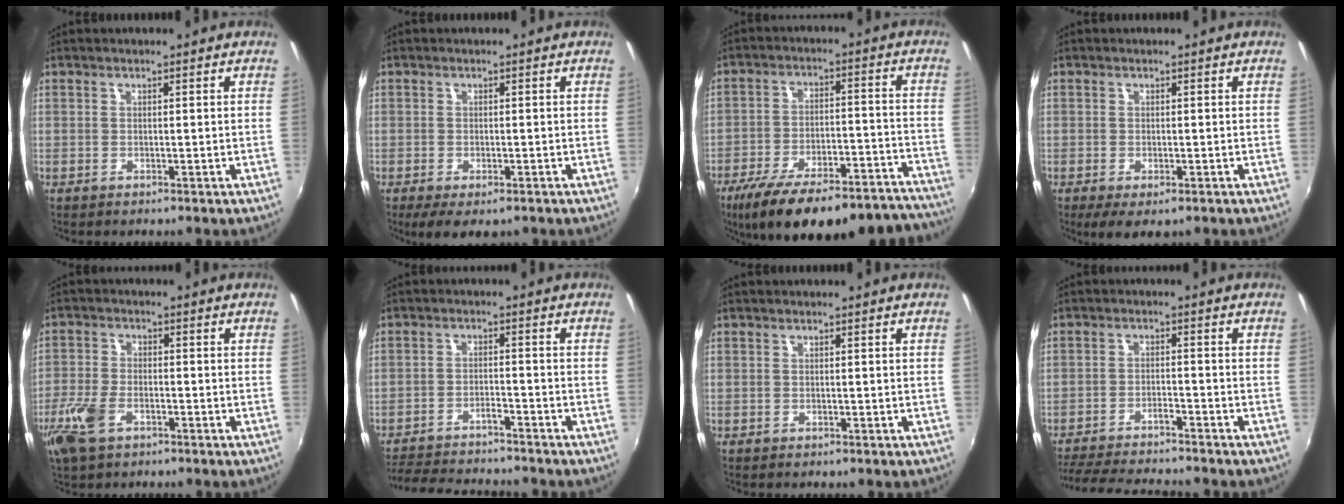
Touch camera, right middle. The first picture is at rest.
{"total": 4.7, "force": [-2.7, 2.2, 3.1], "torque": [-0.064, -0.020, -0.041]}
{"total": 28.8, "force": [-24.6, 7.4, 13.1], "torque": [-0.215, -0.012, -0.328]}
{"total": 3.7, "force": [-1.8, 1.9, 2.6], "torque": [-0.050, -0.016, -0.025]}
{"total": 7.7, "force": [-4.2, 4.1, 4.9], "torque": [-0.120, -0.009, -0.083]}
{"total": 12.8, "force": [-11.6, 2.4, 4.9], "torque": [-0.112, -0.001, -0.175]}
{"total": 0.0}
{"total": 12.9, "force": [-11.7, 1.6, 5.3], "torque": [-0.119, -0.010, -0.183]}